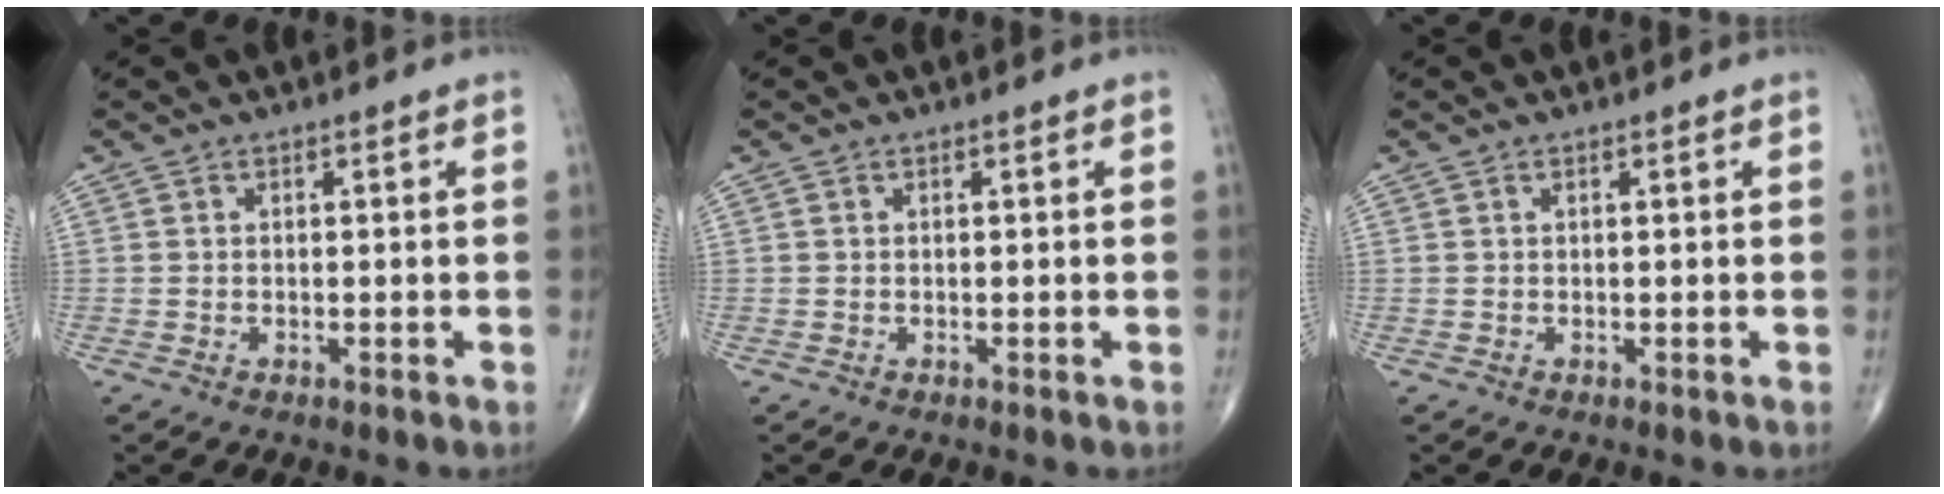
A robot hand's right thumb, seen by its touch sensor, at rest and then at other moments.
{"total": 0.0}
{"total": 0.0}